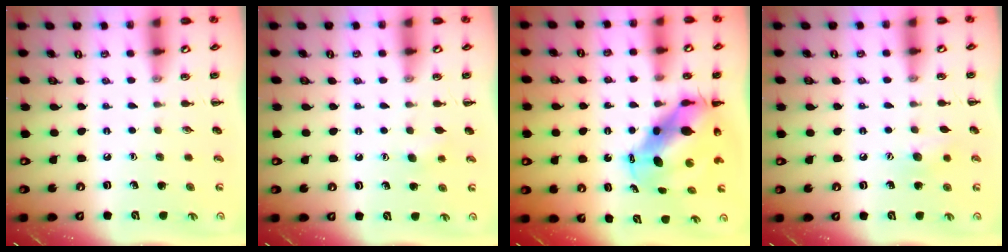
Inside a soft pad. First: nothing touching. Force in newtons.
{"total": 3.9, "press": 3.7, "slide": 1.1}
{"total": 9.7, "press": 9.3, "slide": 2.8}
{"total": 6.9, "press": 6.7, "slide": 1.5}